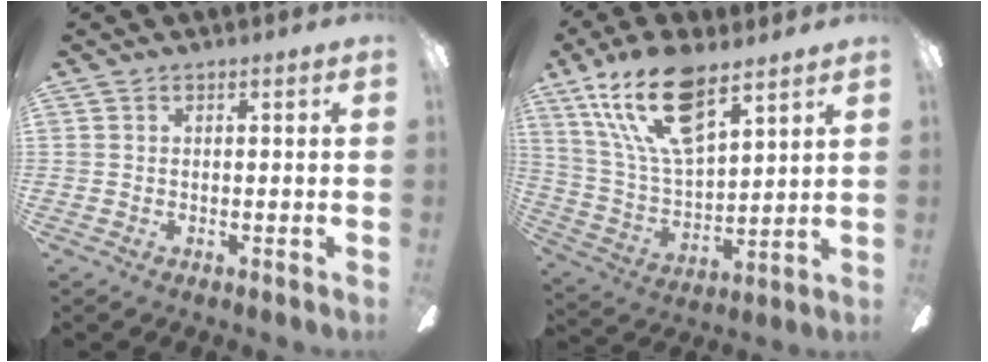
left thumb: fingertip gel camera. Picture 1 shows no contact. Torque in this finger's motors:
{"motor_torque": [0.77, 0.26, 1.55, -1.22, 0.56]}